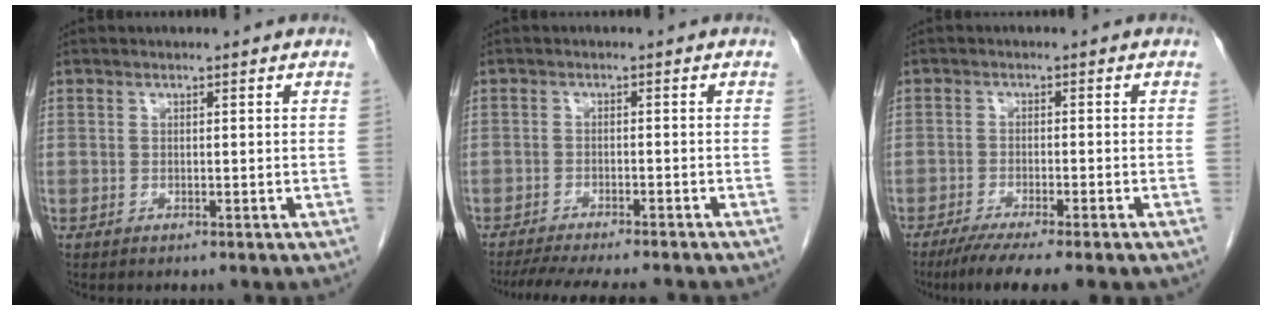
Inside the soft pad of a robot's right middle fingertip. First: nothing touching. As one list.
[{"total": 12.3, "force": [-10.9, 1.5, 5.4], "torque": [-0.078, -0.013, -0.148]}, {"total": 7.9, "force": [-5.9, 0.2, 5.2], "torque": [-0.074, -0.018, -0.089]}]